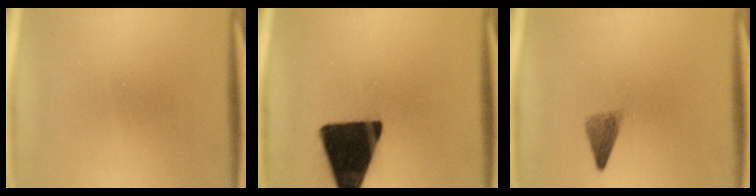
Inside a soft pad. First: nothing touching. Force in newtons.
{"total": 19.0}
{"total": 2.5}